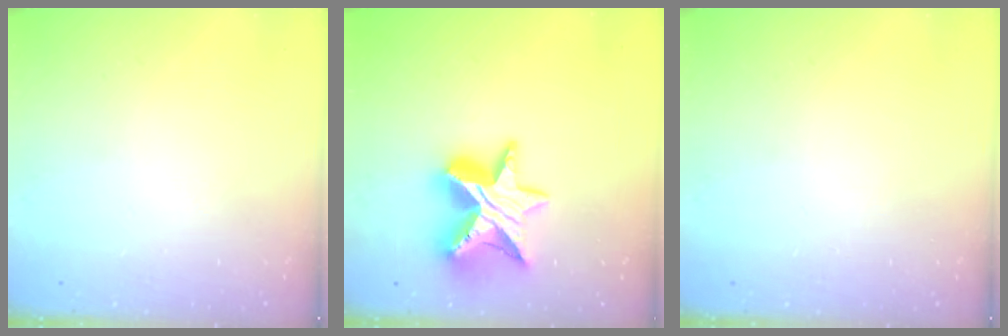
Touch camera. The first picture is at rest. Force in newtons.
{"total": 15.2, "press": 15.1, "slide": 1.1}
{"total": 0.0}